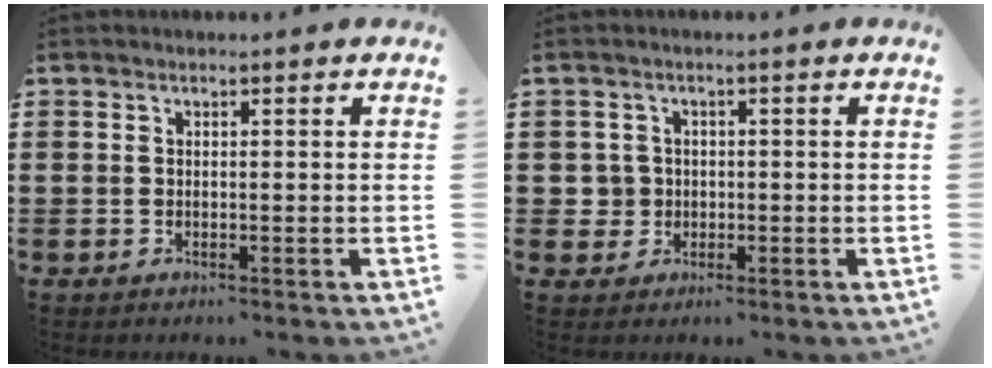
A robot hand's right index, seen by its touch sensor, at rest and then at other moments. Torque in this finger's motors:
{"motor_torque": [0.17, 0.19, -0.08, -0.06]}